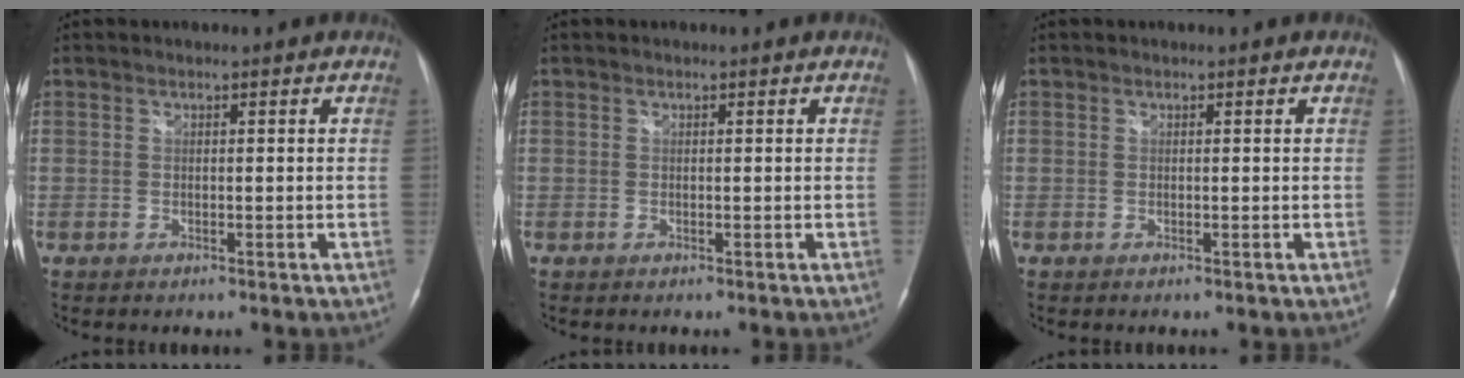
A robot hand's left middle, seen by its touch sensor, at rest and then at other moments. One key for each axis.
{"total": 0.0}
{"total": 0.0}